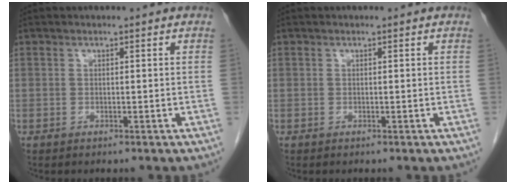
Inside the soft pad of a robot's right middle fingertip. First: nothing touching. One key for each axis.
{"total": 0.0}